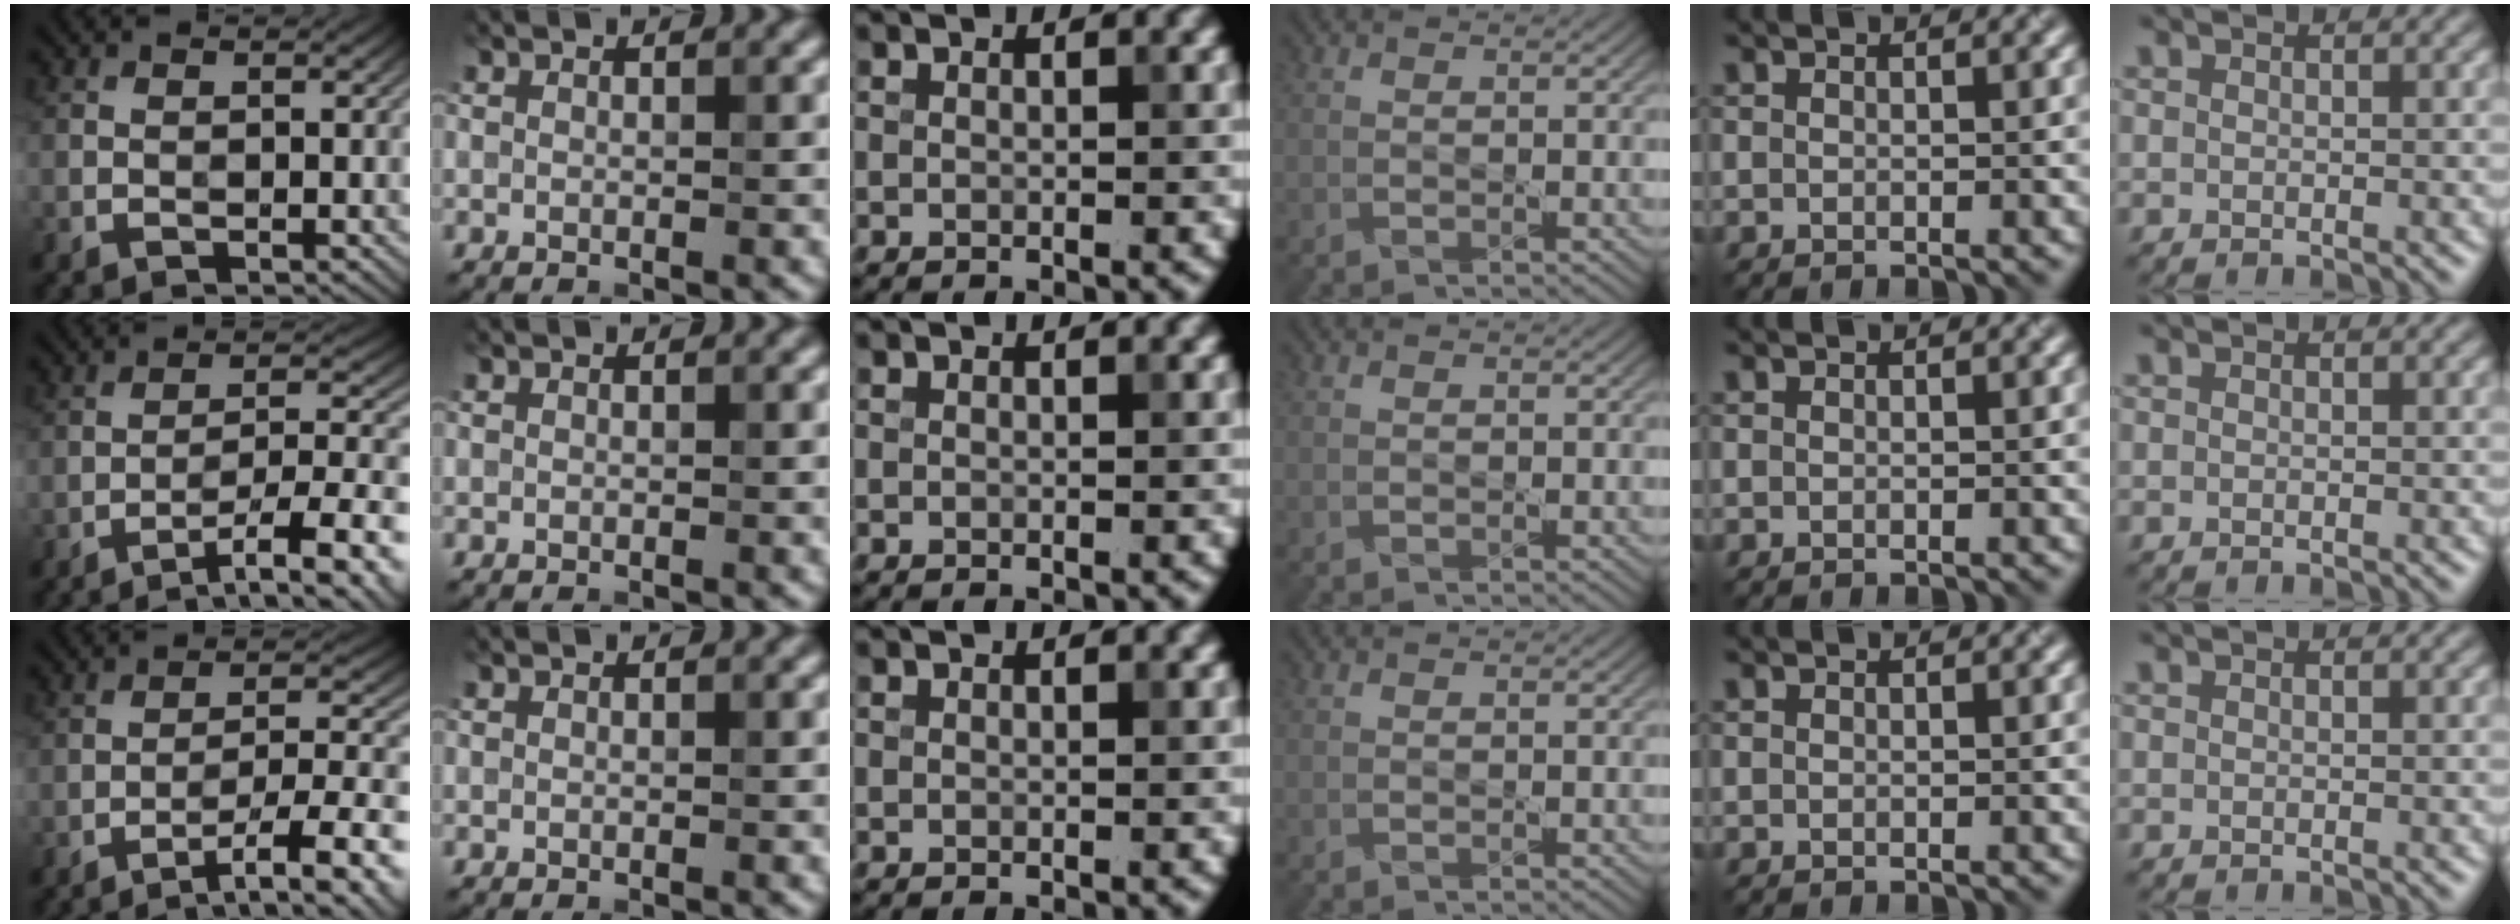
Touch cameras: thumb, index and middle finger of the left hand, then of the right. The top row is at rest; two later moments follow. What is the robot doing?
{"motion": "pour", "object": "oil cruet"}